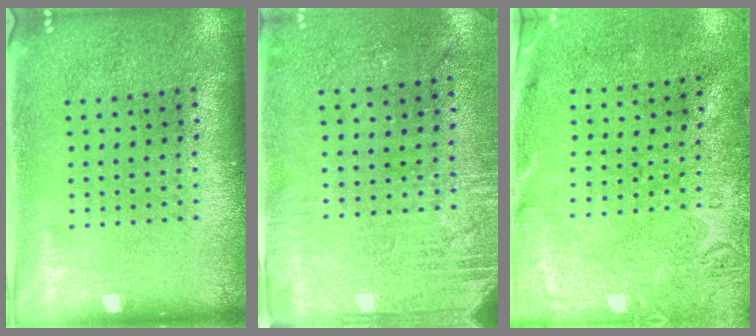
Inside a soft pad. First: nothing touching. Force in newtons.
{"total": 2.8, "press": 2.5, "slide": 1.2}
{"total": 2.8, "press": 2.2, "slide": 1.8}